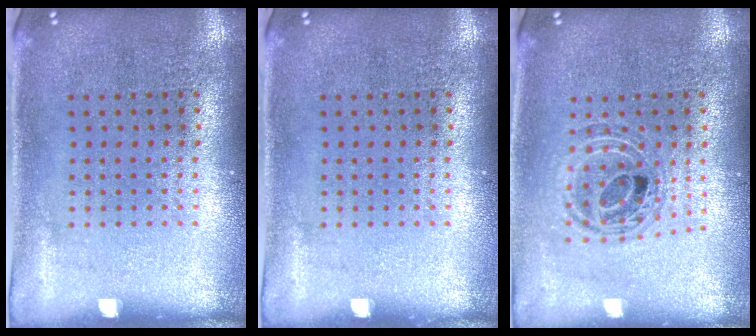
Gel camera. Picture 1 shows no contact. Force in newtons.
{"total": 0.0}
{"total": 0.9, "press": 0.9, "slide": 0.2}